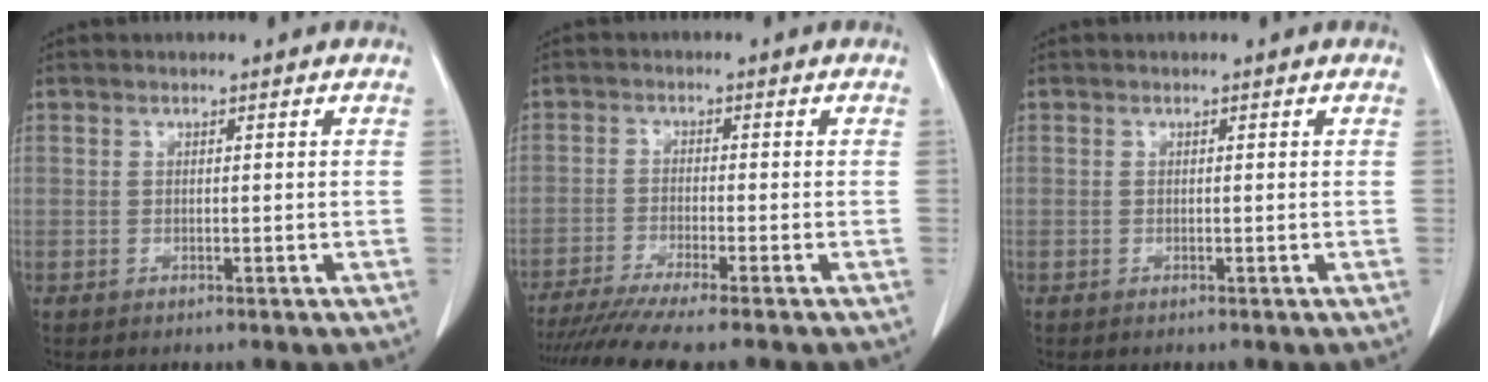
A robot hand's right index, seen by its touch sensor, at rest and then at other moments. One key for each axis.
{"total": 10.6, "fx": -9.0, "fy": -0.8, "fz": 5.6, "tx": -0.072, "ty": -0.024, "tz": -0.141}
{"total": 0.0}